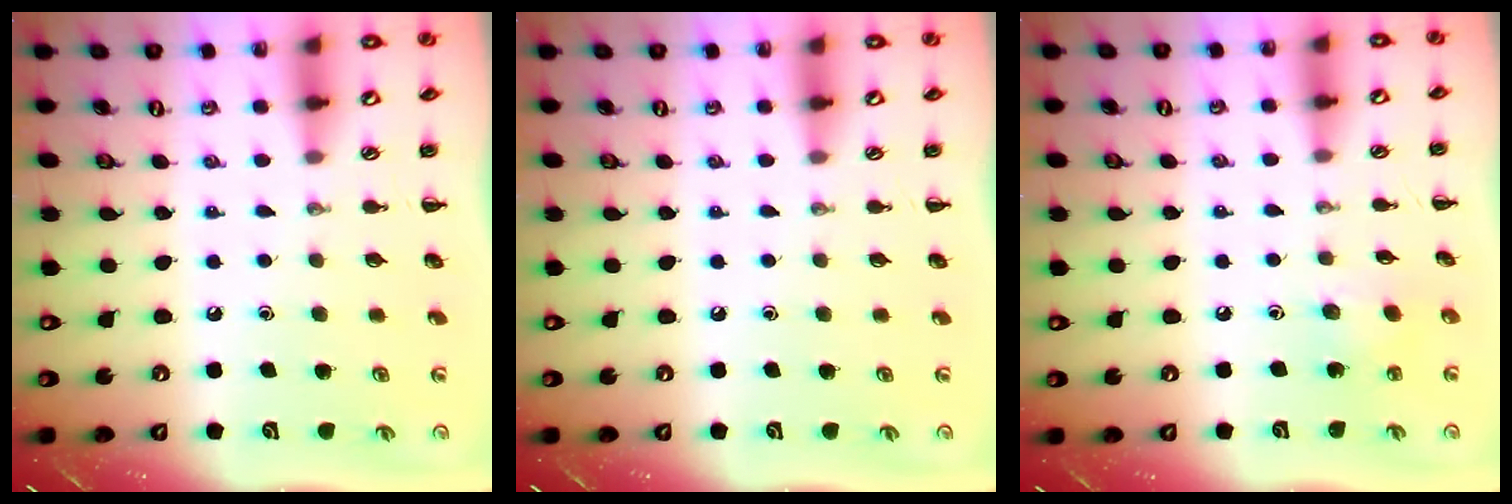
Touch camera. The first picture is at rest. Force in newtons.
{"total": 0.0}
{"total": 3.4, "press": 3.2, "slide": 1.0}